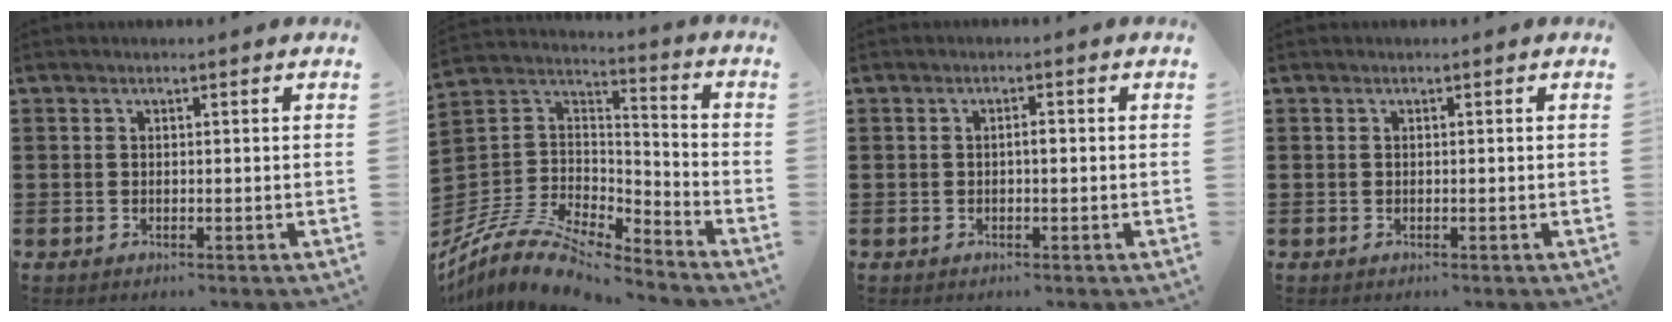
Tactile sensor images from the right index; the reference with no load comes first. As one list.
[{"total": 9.4, "force": [-8.3, 2.7, 3.6], "torque": [-0.097, 0.004, -0.170]}, {"total": 1.2, "force": [-0.2, 0.3, 1.1], "torque": [-0.022, -0.001, -0.003]}, {"total": 0.0}]